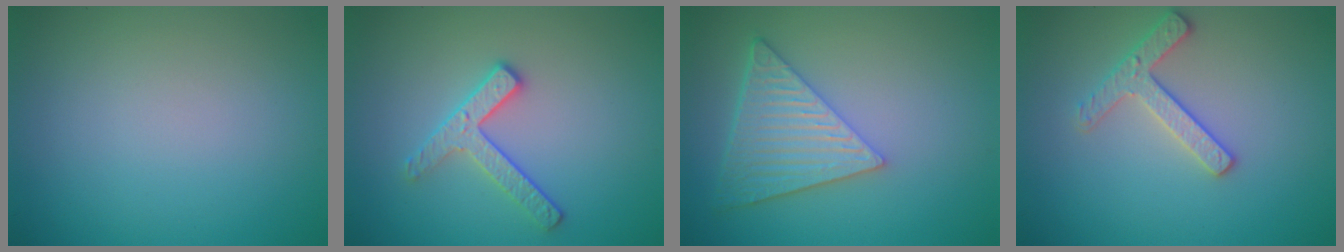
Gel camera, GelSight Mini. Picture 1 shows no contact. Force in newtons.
{"total": 2.6, "press": 2.4, "slide": 0.9}
{"total": 6.1, "press": 4.6, "slide": 4.0}
{"total": 2.5, "press": 2.5, "slide": 0.3}